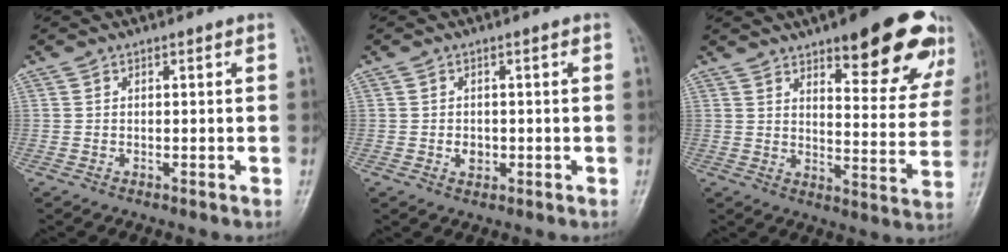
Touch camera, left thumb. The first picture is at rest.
{"total": 2.2, "force": [-0.4, 1.7, 1.2], "torque": [-0.010, 0.002, -0.005]}
{"total": 20.7, "force": [12.6, 6.6, 15.0], "torque": [-0.148, -0.056, 0.164]}